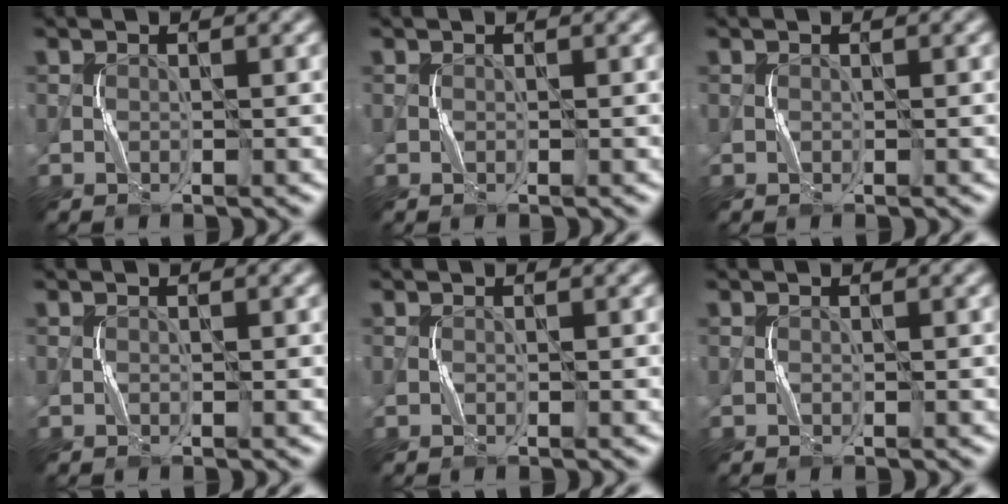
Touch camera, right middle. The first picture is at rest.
{"total": 0.0}
{"total": 0.0}
{"total": 0.0}
{"total": 0.0}
{"total": 0.0}